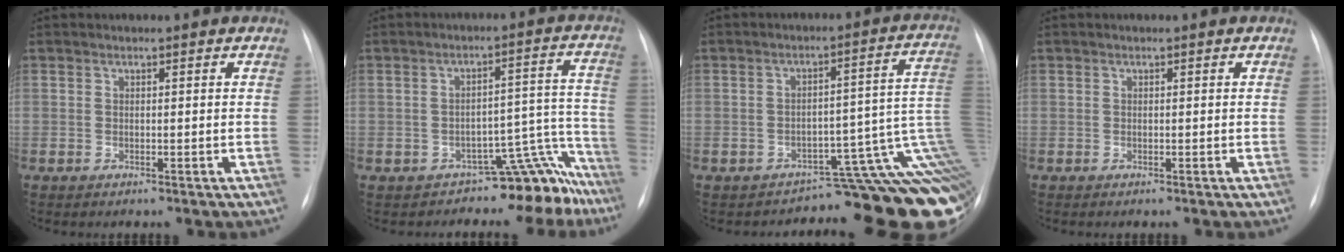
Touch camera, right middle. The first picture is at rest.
{"total": 8.8, "force": [-8.0, 2.9, 2.3], "torque": [0.019, 0.089, -0.112]}
{"total": 13.4, "force": [-9.2, 3.1, 9.2], "torque": [-0.007, 0.077, -0.099]}
{"total": 0.0}